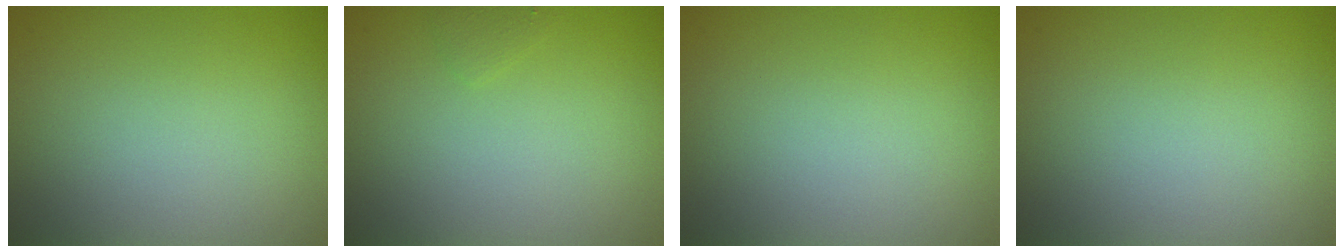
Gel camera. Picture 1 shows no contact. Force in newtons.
{"total": 0.6, "press": 0.6, "slide": 0.0}
{"total": 0.0}
{"total": 0.0}